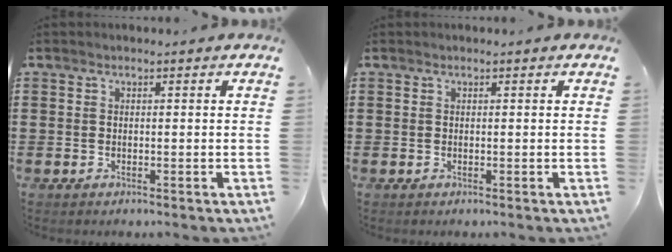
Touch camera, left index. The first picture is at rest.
{"total": 0.0}